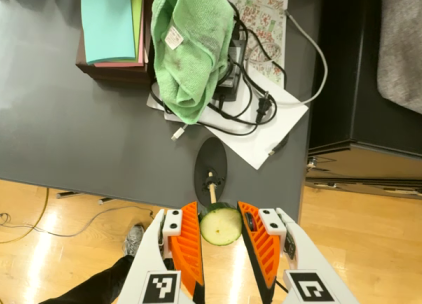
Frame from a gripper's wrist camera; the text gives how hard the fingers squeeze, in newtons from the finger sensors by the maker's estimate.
{"total": 6.6, "left": 7.2, "right": 6.1}